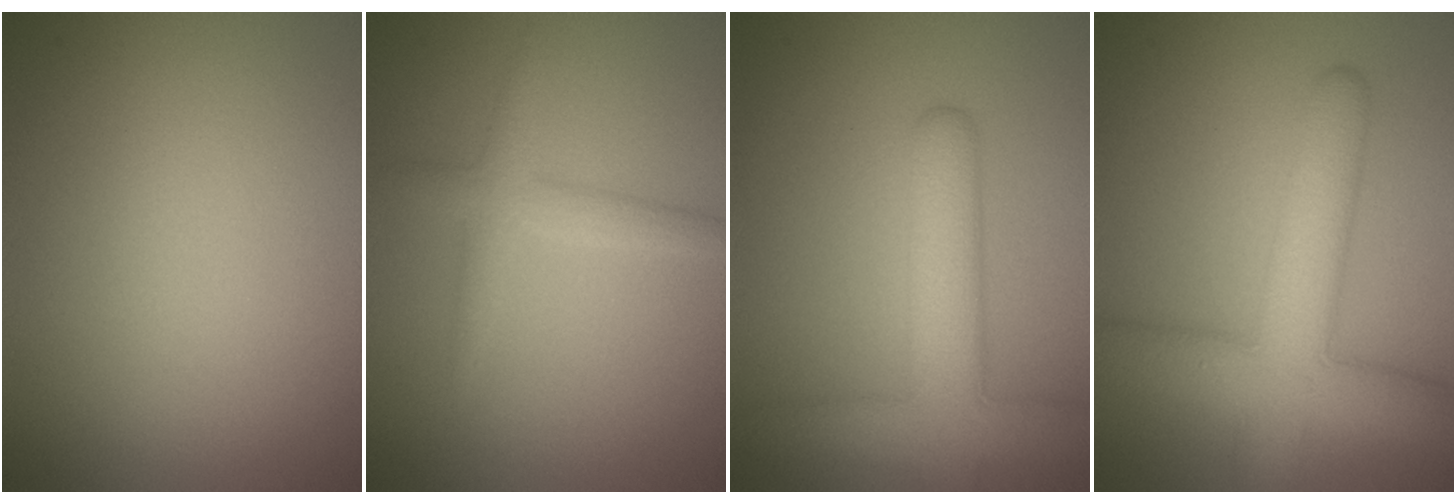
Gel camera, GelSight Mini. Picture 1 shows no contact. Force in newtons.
{"total": 2.3, "press": 2.3, "slide": 0.1}
{"total": 6.6, "press": 6.5, "slide": 0.5}
{"total": 7.9, "press": 7.9, "slide": 0.4}